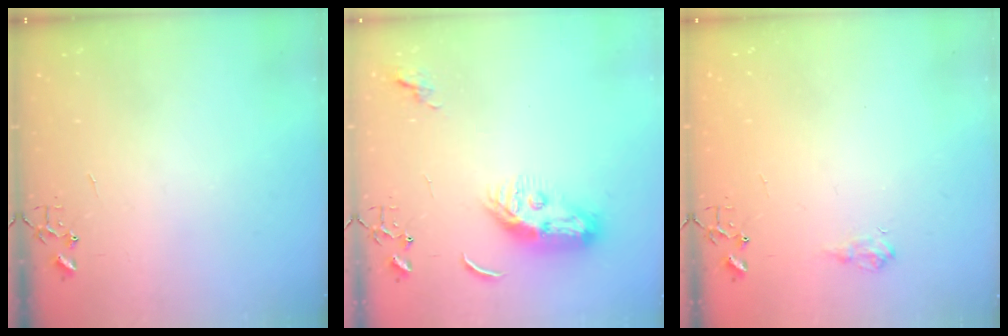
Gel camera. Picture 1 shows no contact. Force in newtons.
{"total": 9.3, "press": 9.2, "slide": 1.2}
{"total": 6.8, "press": 6.8, "slide": 0.8}